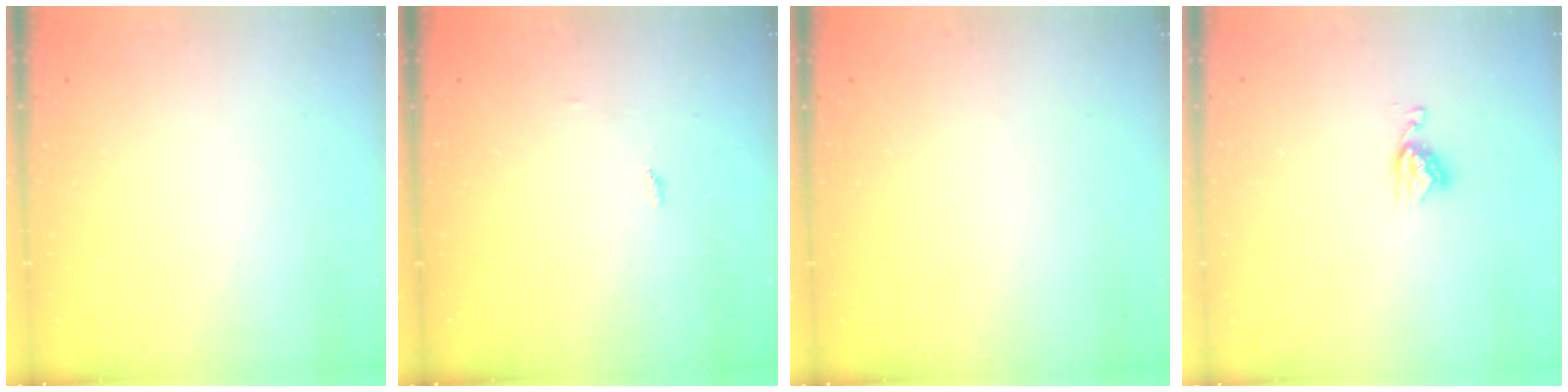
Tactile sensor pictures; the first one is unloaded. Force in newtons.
{"total": 4.5, "press": 4.5, "slide": 0.6}
{"total": 0.0}
{"total": 5.3, "press": 5.3, "slide": 0.1}